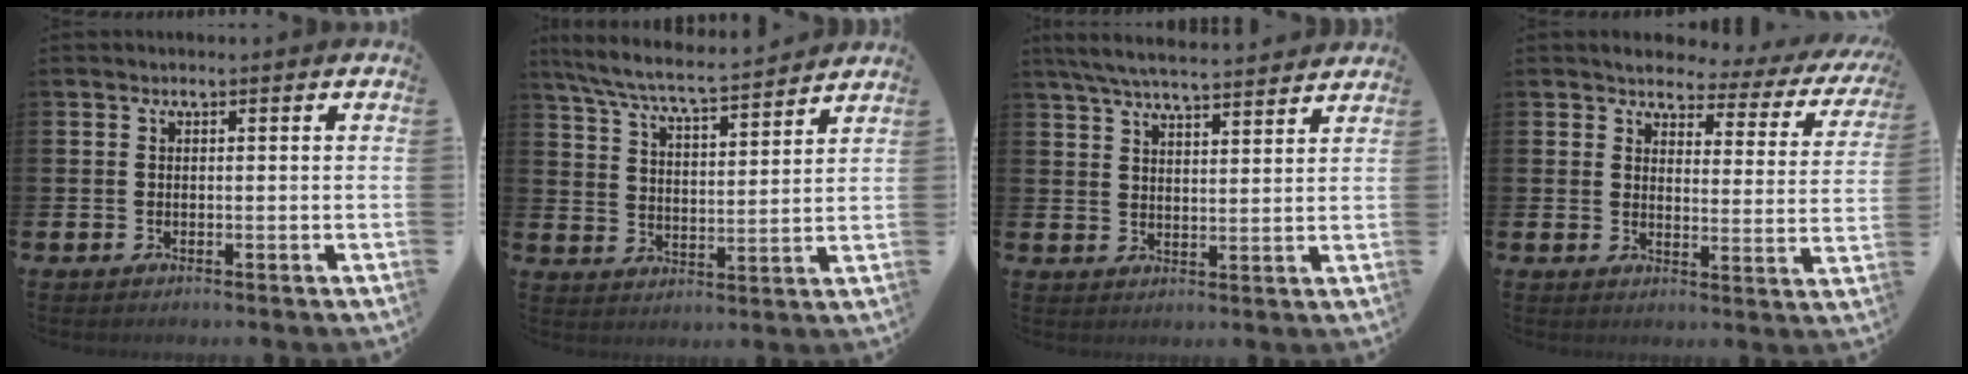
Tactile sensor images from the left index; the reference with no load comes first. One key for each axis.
{"total": 7.1, "fx": 6.8, "fy": 0.2, "fz": 2.3, "tx": -0.075, "ty": -0.046, "tz": 0.117}
{"total": 6.4, "fx": 6.1, "fy": 0.4, "fz": 1.8, "tx": -0.052, "ty": -0.032, "tz": 0.110}
{"total": 2.8, "fx": 2.5, "fy": 1.2, "fz": 0.5, "tx": -0.022, "ty": -0.029, "tz": 0.032}